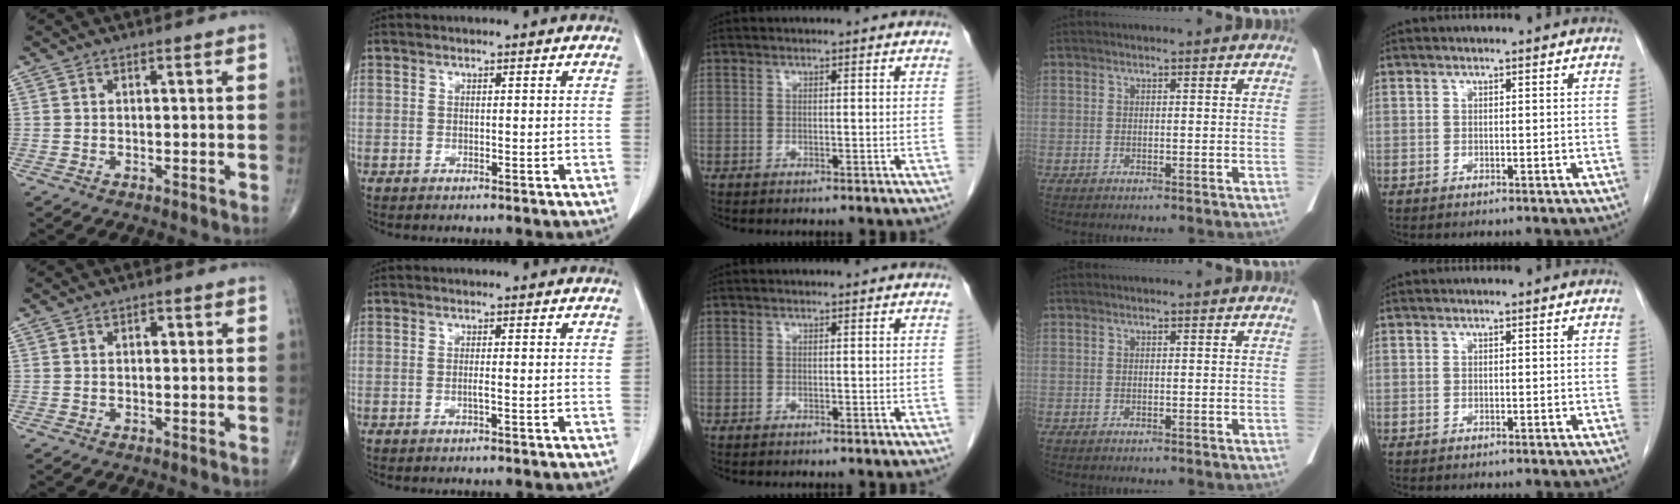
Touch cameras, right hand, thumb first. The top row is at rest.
{"thumb": {"total": 1.1, "force": [0.3, 0.7, 0.8], "torque": [-0.009, 0.004, 0.002]}, "index": {"total": 0.7, "force": [-0.2, -0.1, 0.7], "torque": [-0.013, -0.001, -0.005]}}